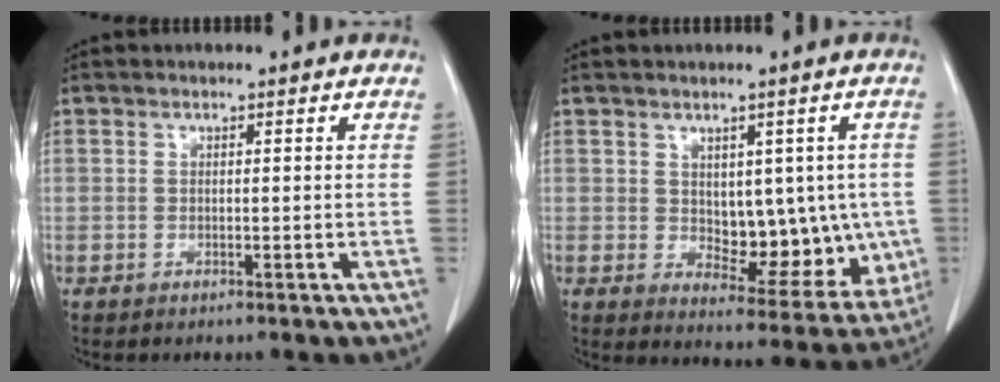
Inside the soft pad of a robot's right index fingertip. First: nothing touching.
{"total": 11.3, "force": [0.1, 6.4, 9.3], "torque": [-0.105, 0.004, 0.026]}